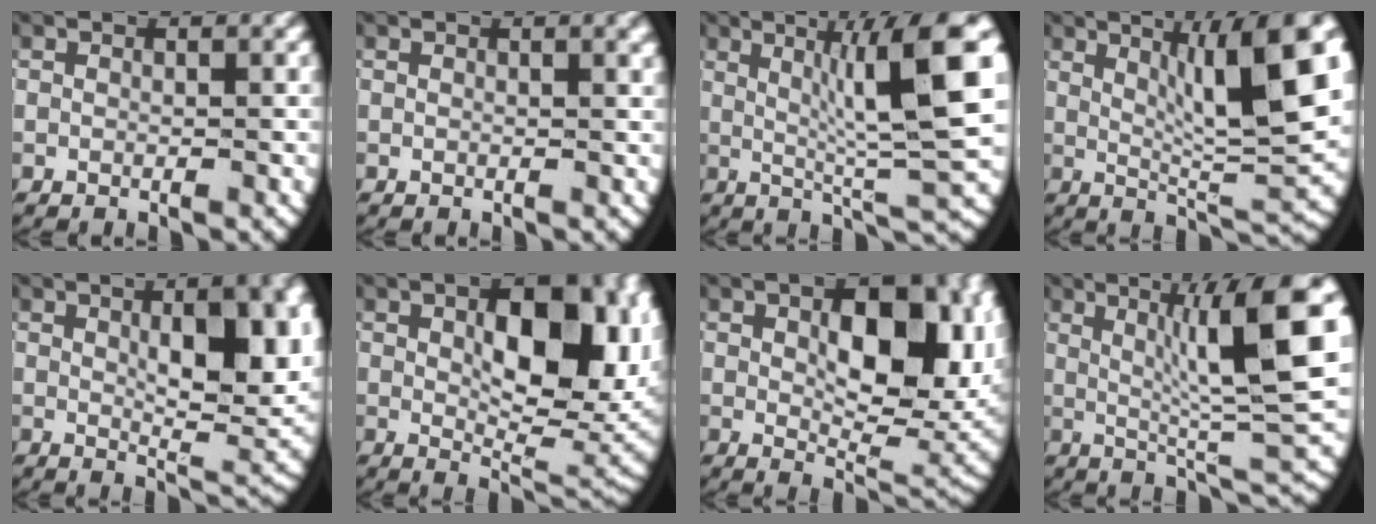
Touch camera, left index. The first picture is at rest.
{"total": 0.8, "force": [0.5, -0.1, 0.6], "torque": [-0.010, -0.001, 0.009]}
{"total": 10.6, "force": [2.3, 3.0, 9.9], "torque": [-0.135, 0.004, 0.035]}
{"total": 11.8, "force": [3.7, 4.2, 10.4], "torque": [-0.146, -0.003, 0.059]}
{"total": 6.8, "force": [1.7, 2.2, 6.2], "torque": [-0.094, -0.002, 0.029]}
{"total": 9.9, "force": [2.0, 4.9, 8.3], "torque": [-0.124, -0.015, 0.034]}
{"total": 8.9, "force": [2.0, 4.5, 7.4], "torque": [-0.116, -0.017, 0.034]}
{"total": 11.6, "force": [2.8, 3.5, 10.7], "torque": [-0.143, 0.006, 0.043]}